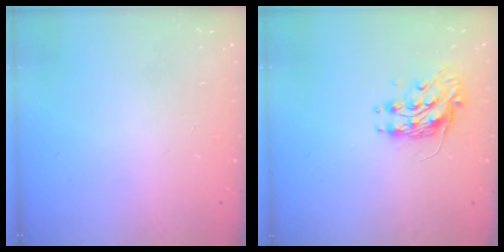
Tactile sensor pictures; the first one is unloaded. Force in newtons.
{"total": 8.8, "press": 8.8, "slide": 0.0}